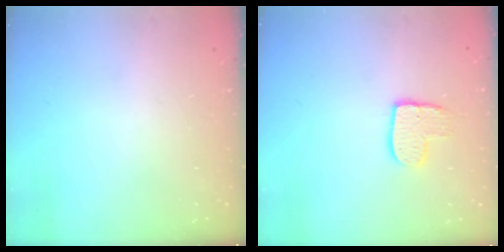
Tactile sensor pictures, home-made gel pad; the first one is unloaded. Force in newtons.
{"total": 9.1, "press": 9.0, "slide": 0.7}